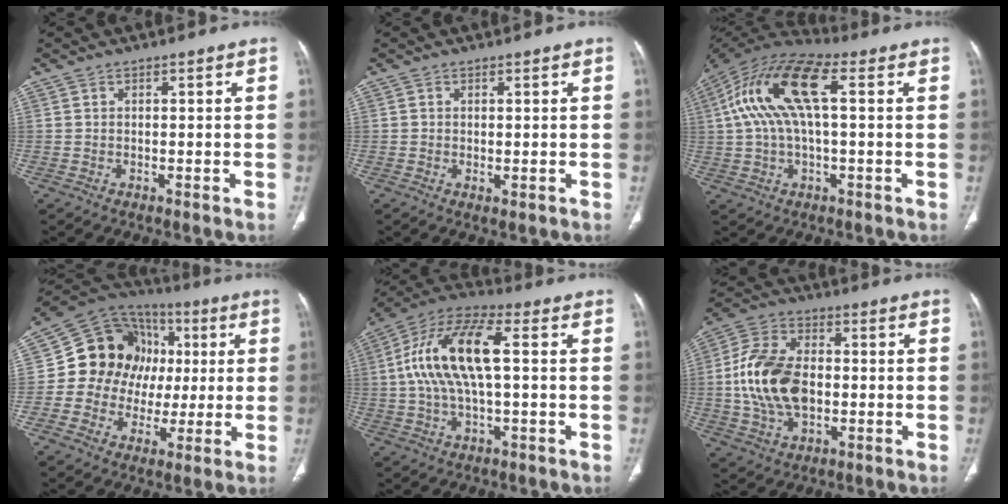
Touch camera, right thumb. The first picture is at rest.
{"total": 1.1, "force": [-0.2, 0.4, 1.0], "torque": [-0.022, -0.006, 0.001]}
{"total": 16.8, "force": [3.3, 7.1, 14.9], "torque": [-0.306, 0.046, 0.055]}
{"total": 18.0, "force": [1.4, 15.6, 8.9], "torque": [-0.101, 0.035, 0.026]}
{"total": 15.6, "force": [1.5, 6.1, 14.2], "torque": [-0.294, 0.034, 0.025]}
{"total": 15.7, "force": [-1.0, 9.9, 12.2], "torque": [-0.233, 0.017, -0.016]}